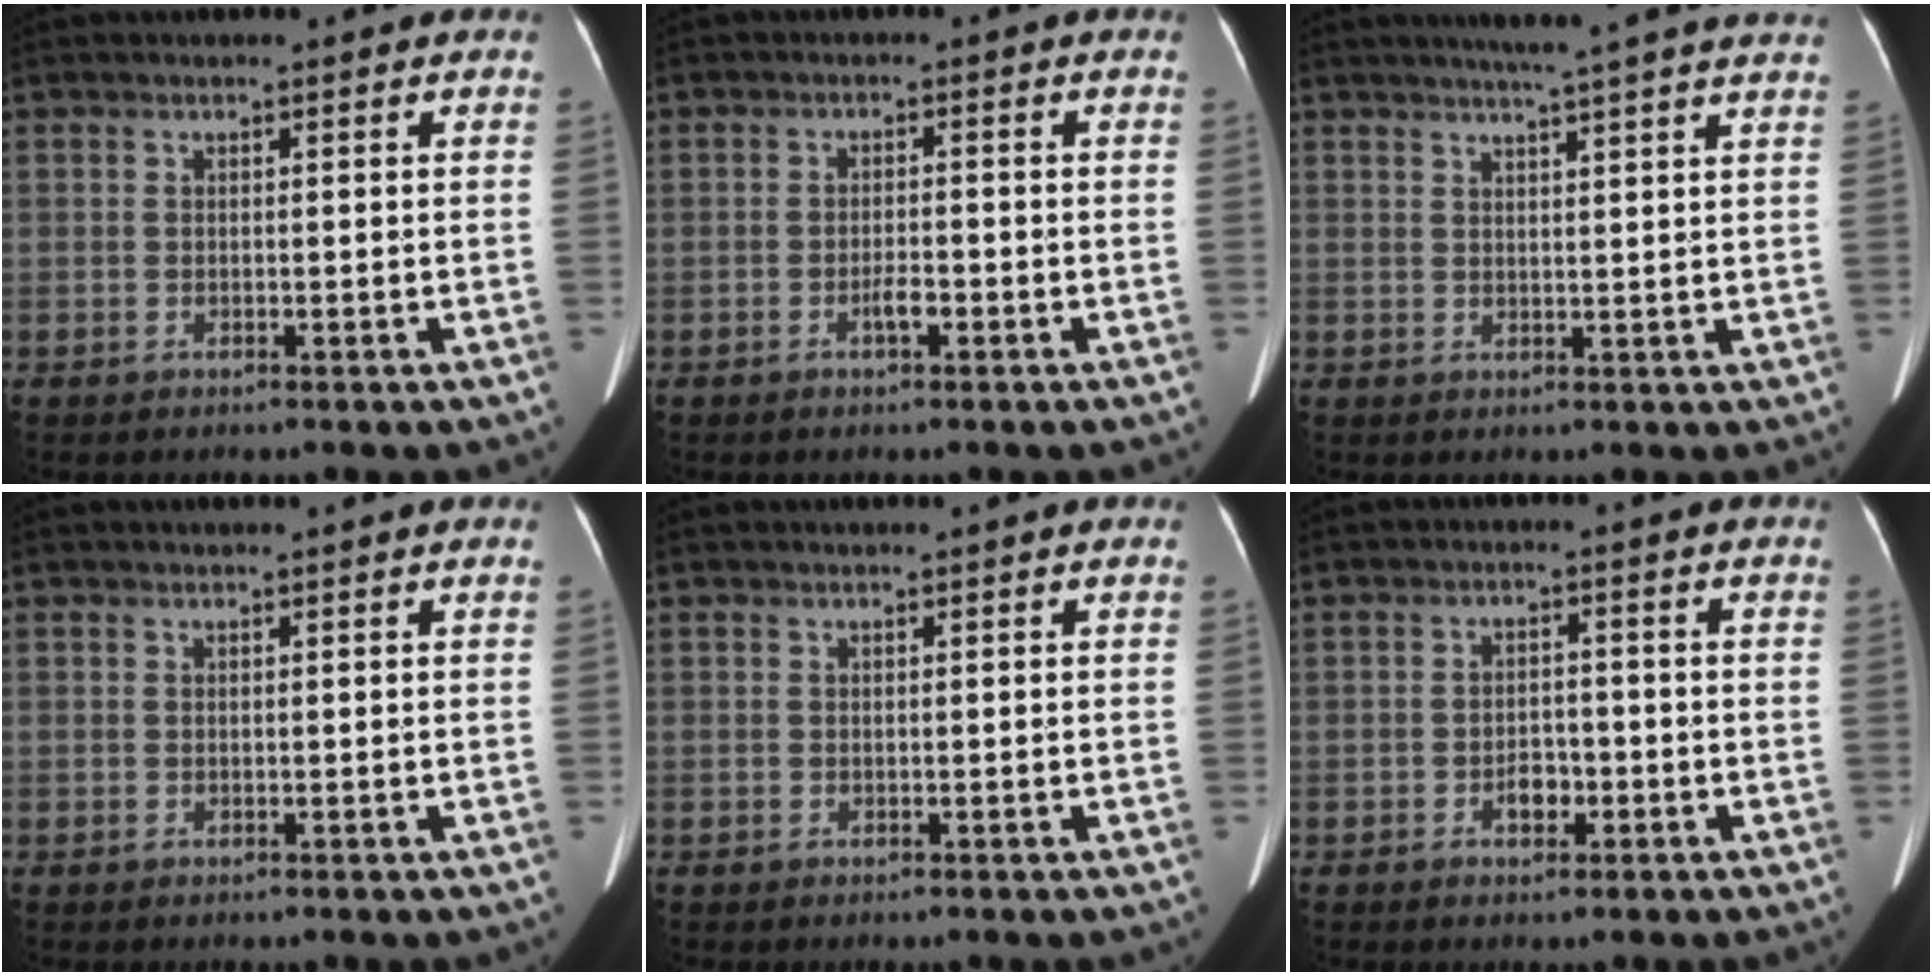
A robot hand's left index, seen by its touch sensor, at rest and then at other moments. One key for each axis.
{"total": 2.0, "fx": -1.2, "fy": 0.5, "fz": 1.6, "tx": -0.030, "ty": 0.001, "tz": -0.019}
{"total": 12.2, "fx": 10.6, "fy": -0.5, "fz": 6.1, "tx": -0.089, "ty": 0.006, "tz": 0.118}
{"total": 0.7, "fx": 0.6, "fy": 0.0, "fz": 0.2, "tx": -0.005, "ty": 0.013, "tz": 0.009}
{"total": 0.0}
{"total": 2.9, "fx": -1.4, "fy": 1.7, "fz": 1.8, "tx": -0.031, "ty": 0.005, "tz": -0.021}